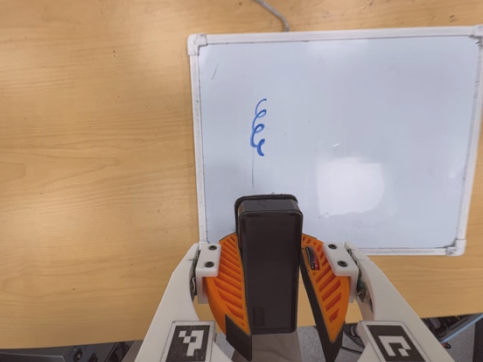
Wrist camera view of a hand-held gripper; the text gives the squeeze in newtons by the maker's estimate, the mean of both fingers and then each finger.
{"total": 10.3, "left": 9.8, "right": 10.8}